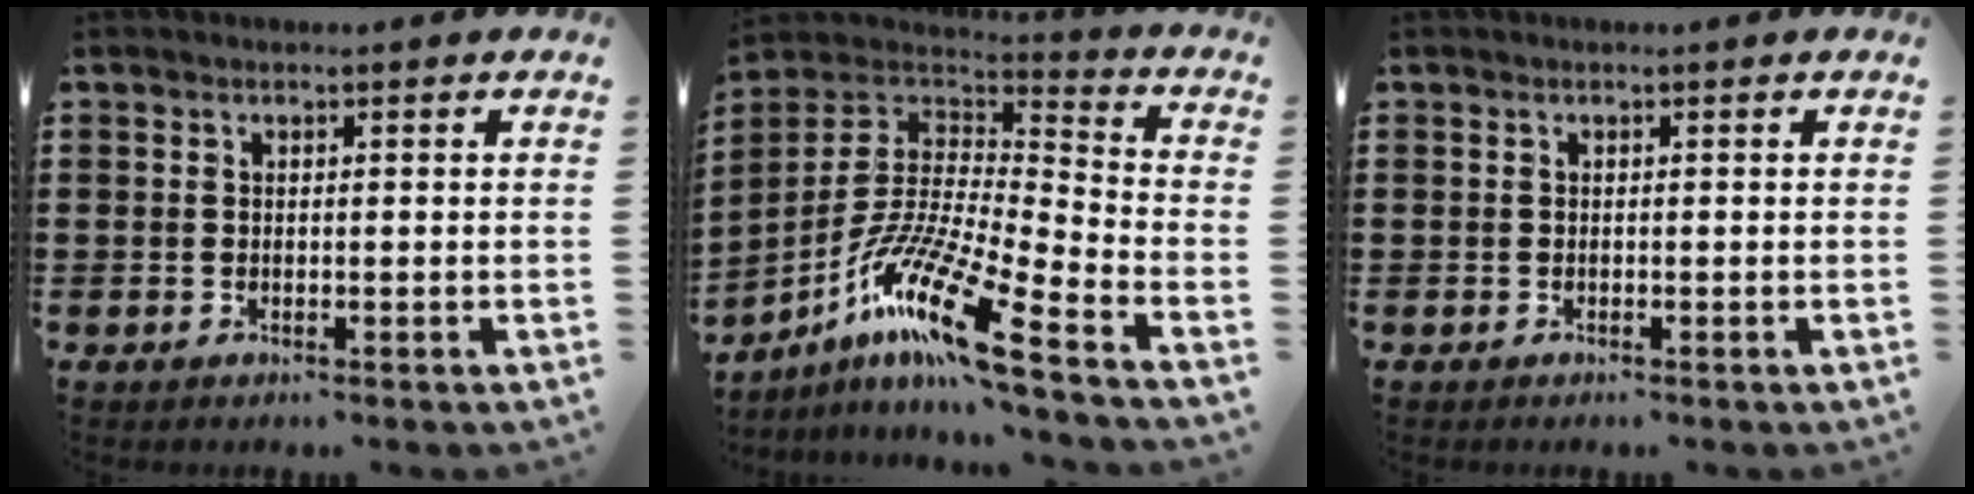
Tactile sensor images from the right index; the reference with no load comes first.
{"total": 14.1, "force": [-9.5, 1.0, 10.5], "torque": [-0.209, -0.003, -0.183]}
{"total": 0.0}